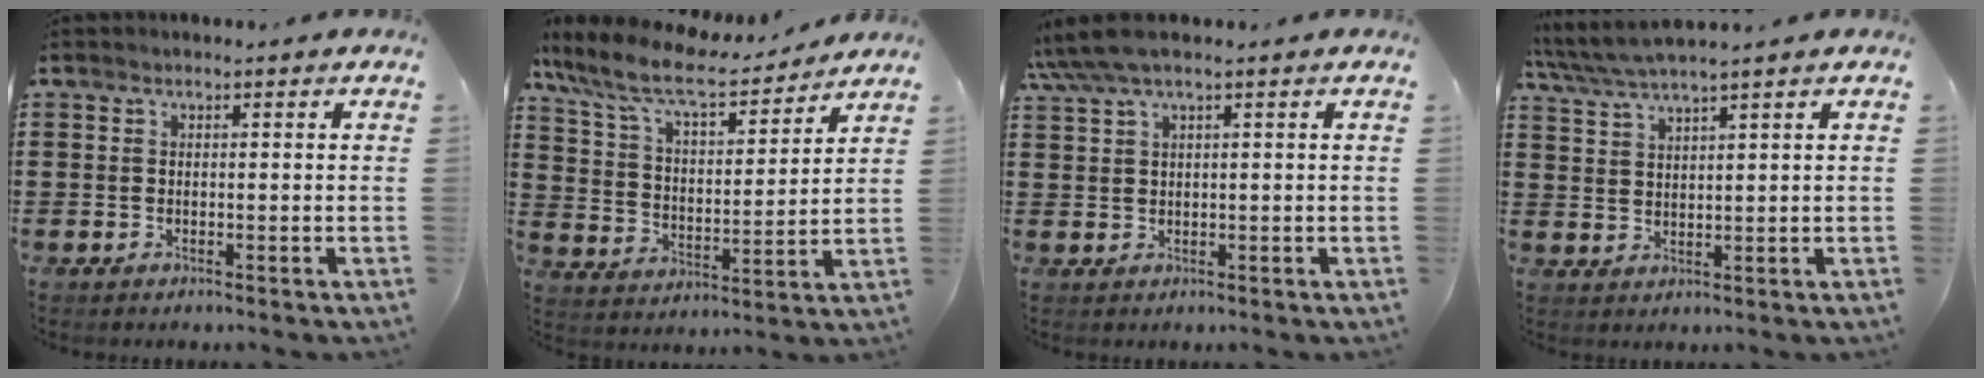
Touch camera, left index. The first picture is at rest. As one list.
[{"total": 9.9, "force": [8.2, 2.0, 5.2], "torque": [-0.131, -0.040, 0.141]}, {"total": 3.4, "force": [1.9, 0.4, 2.7], "torque": [-0.064, 0.000, 0.032]}, {"total": 3.8, "force": [3.2, -0.2, 1.9], "torque": [-0.046, -0.011, 0.057]}]